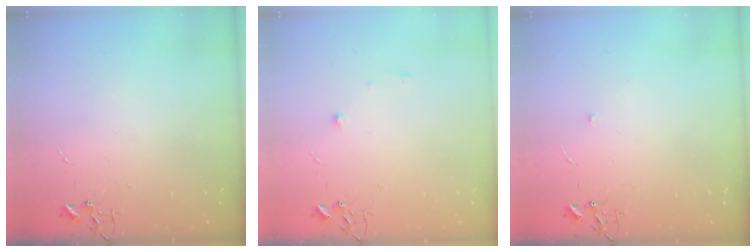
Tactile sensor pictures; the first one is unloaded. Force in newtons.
{"total": 4.9, "press": 4.8, "slide": 0.7}
{"total": 3.7, "press": 3.6, "slide": 0.6}